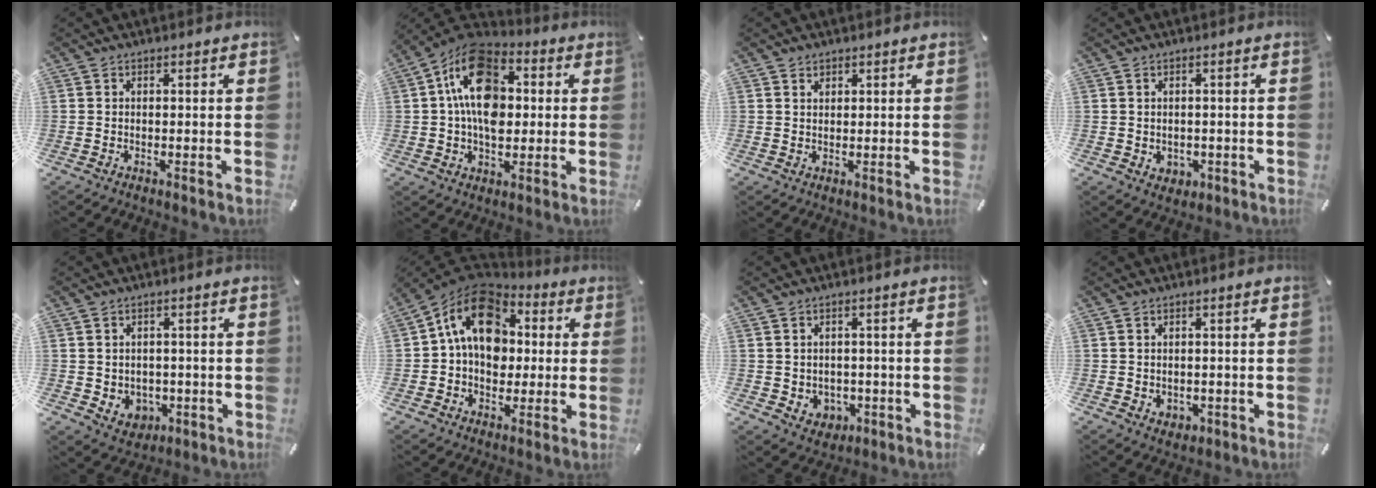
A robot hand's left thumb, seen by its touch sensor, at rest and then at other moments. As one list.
[{"total": 17.0, "force": [2.0, 11.7, 12.2], "torque": [-0.212, 0.001, 0.035]}, {"total": 1.2, "force": [0.9, 0.8, 0.2], "torque": [0.003, -0.004, 0.016]}, {"total": 2.6, "force": [-0.2, 2.4, 0.9], "torque": [-0.010, 0.000, -0.006]}, {"total": 4.5, "force": [0.3, 4.3, 1.2], "torque": [-0.014, -0.001, 0.007]}, {"total": 15.9, "force": [3.3, 12.0, 10.0], "torque": [-0.171, -0.001, 0.060]}, {"total": 3.9, "force": [0.5, 3.8, 0.7], "torque": [-0.005, -0.003, 0.009]}, {"total": 2.1, "force": [-0.1, 2.0, 0.8], "torque": [-0.007, 0.000, -0.003]}]